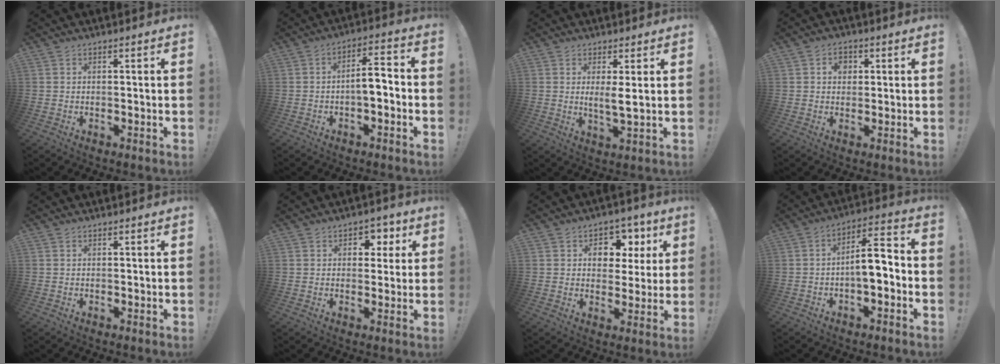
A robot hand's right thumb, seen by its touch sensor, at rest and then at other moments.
{"total": 7.1, "force": [-1.7, 2.5, 6.4], "torque": [-0.101, 0.010, -0.032]}
{"total": 4.0, "force": [1.3, 0.5, 3.8], "torque": [-0.057, -0.015, 0.018]}
{"total": 3.6, "force": [0.9, 3.0, 1.9], "torque": [-0.026, 0.002, 0.013]}
{"total": 0.0}
{"total": 5.0, "force": [1.7, 4.4, 1.7], "torque": [-0.009, -0.008, 0.026]}
{"total": 8.7, "force": [3.2, 7.2, 3.6], "torque": [-0.037, -0.017, 0.062]}
{"total": 9.2, "force": [-1.8, 3.2, 8.5], "torque": [-0.128, 0.006, -0.032]}